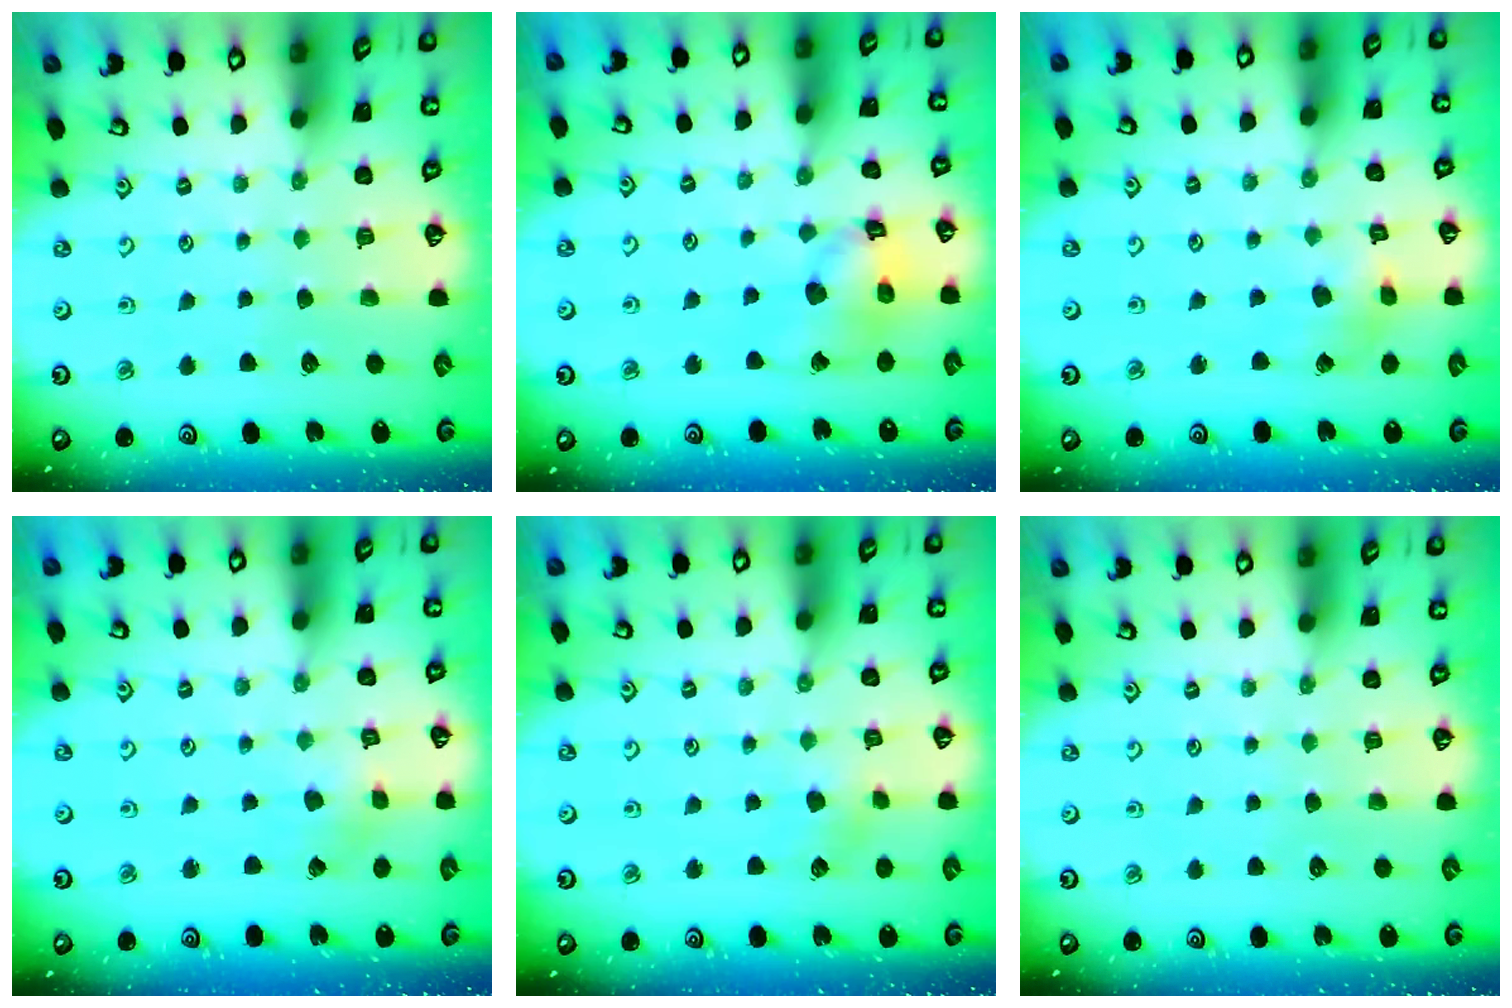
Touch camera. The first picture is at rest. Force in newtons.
{"total": 14.3, "press": 14.1, "slide": 1.9}
{"total": 4.1, "press": 4.0, "slide": 0.6}
{"total": 2.2, "press": 2.2, "slide": 0.1}
{"total": 1.8, "press": 1.8, "slide": 0.3}
{"total": 0.0}